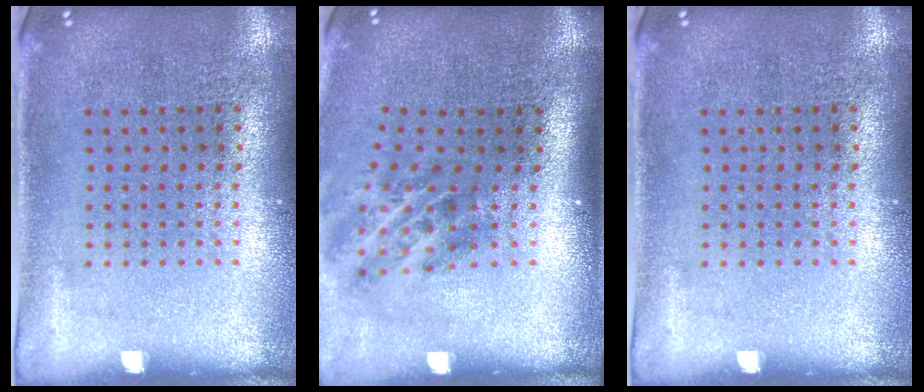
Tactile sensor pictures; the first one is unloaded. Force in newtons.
{"total": 2.0, "press": 1.3, "slide": 1.5}
{"total": 0.0}